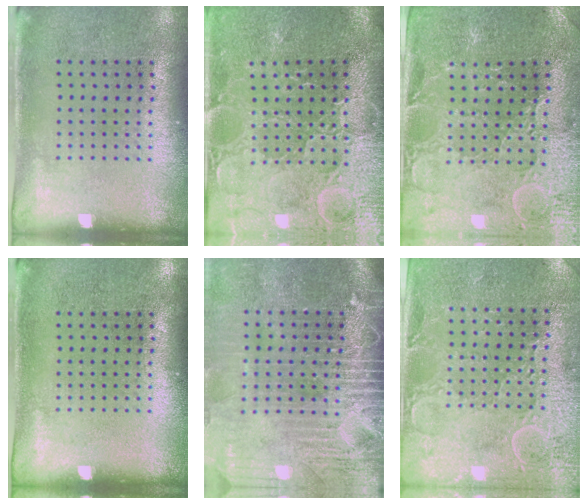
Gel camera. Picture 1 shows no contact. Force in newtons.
{"total": 3.7, "press": 3.6, "slide": 0.7}
{"total": 1.6, "press": 1.5, "slide": 0.5}
{"total": 0.0}
{"total": 4.3, "press": 3.7, "slide": 2.2}
{"total": 2.9, "press": 2.9, "slide": 0.4}